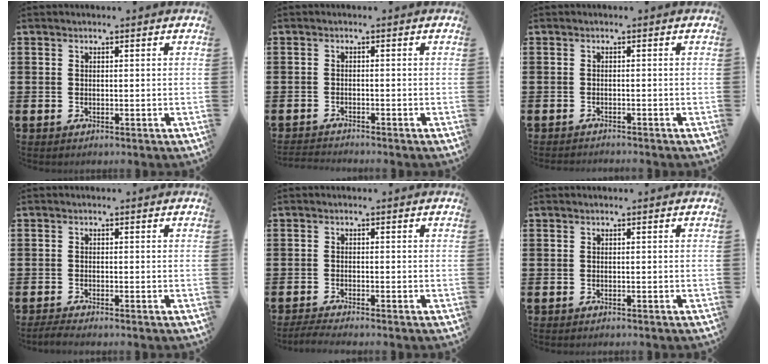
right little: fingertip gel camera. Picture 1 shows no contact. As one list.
[{"total": 1.1, "force": [-1.1, -0.1, 0.0], "torque": [-0.003, 0.001, -0.023]}, {"total": 0.7, "force": [-0.7, -0.1, 0.0], "torque": [0.000, -0.001, -0.015]}, {"total": 1.0, "force": [-0.8, 0.0, 0.7], "torque": [-0.012, -0.001, -0.015]}, {"total": 1.4, "force": [-1.2, 0.0, 0.8], "torque": [-0.013, 0.001, -0.023]}, {"total": 0.0}]